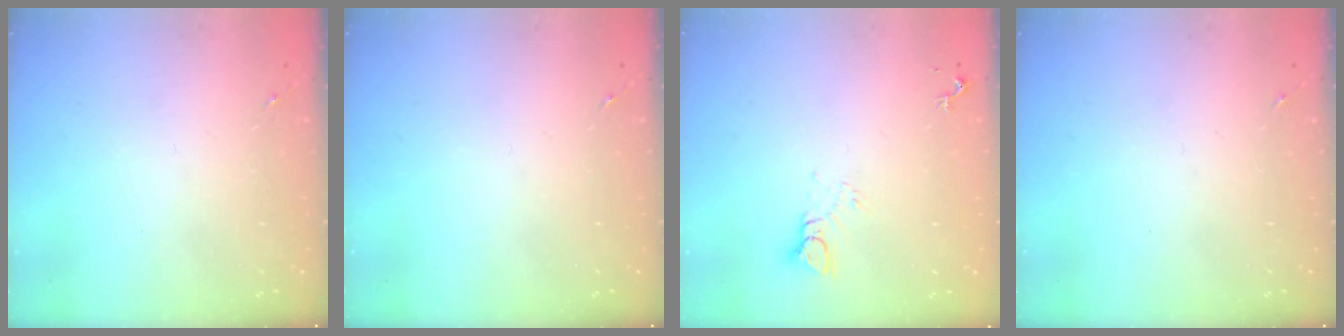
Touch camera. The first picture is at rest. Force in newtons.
{"total": 0.0}
{"total": 4.4, "press": 4.4, "slide": 0.3}
{"total": 0.0}